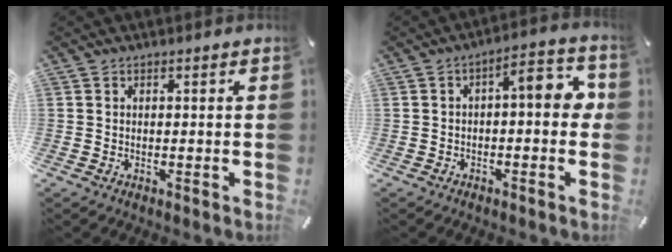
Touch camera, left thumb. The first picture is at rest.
{"total": 8.3, "force": [-0.1, 3.5, 7.6], "torque": [-0.105, 0.004, -0.008]}